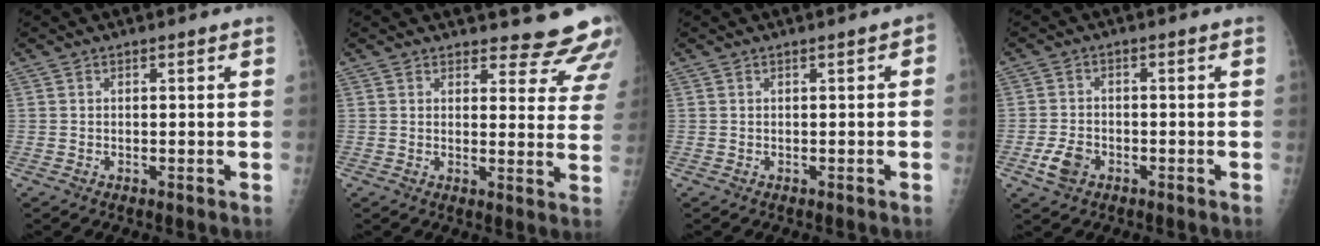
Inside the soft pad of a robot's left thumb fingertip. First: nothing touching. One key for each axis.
{"total": 11.1, "fx": 10.5, "fy": 2.7, "fz": 1.9, "tx": 0.019, "ty": -0.088, "tz": 0.101}
{"total": 1.1, "fx": 0.0, "fy": 0.5, "fz": 1.0, "tx": -0.003, "ty": 0.006, "tz": -0.004}
{"total": 4.4, "fx": -2.1, "fy": 3.0, "fz": 2.4, "tx": -0.045, "ty": 0.010, "tz": -0.038}